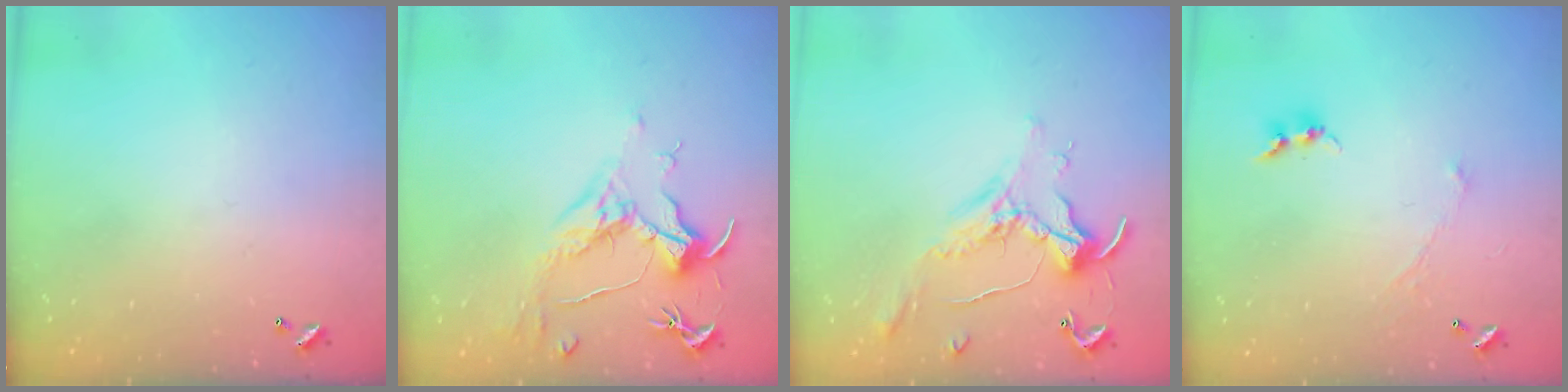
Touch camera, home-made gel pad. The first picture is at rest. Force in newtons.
{"total": 1.6, "press": 1.4, "slide": 0.8}
{"total": 1.1, "press": 1.0, "slide": 0.4}
{"total": 0.0}